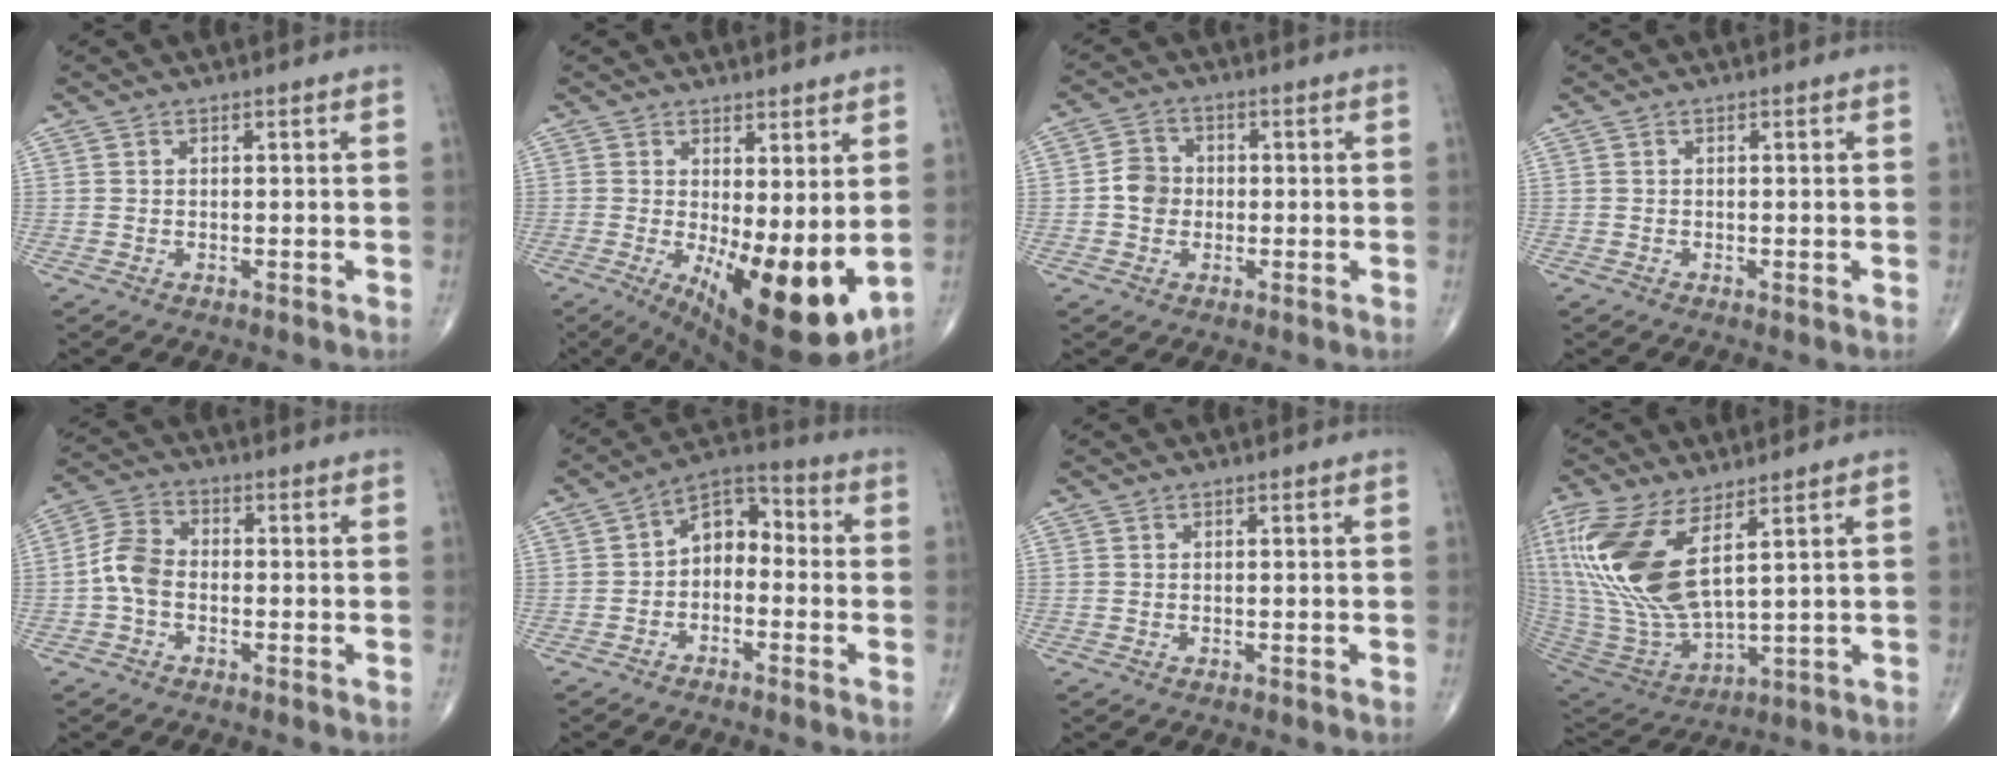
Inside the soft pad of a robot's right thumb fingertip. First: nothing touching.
{"total": 15.9, "force": [-1.1, 6.0, 14.7], "torque": [-0.219, -0.039, 0.005]}
{"total": 5.0, "force": [-0.5, 4.4, 2.3], "torque": [-0.025, 0.012, -0.016]}
{"total": 0.0}
{"total": 6.2, "force": [-1.4, 4.2, 4.3], "torque": [-0.083, 0.022, -0.040]}
{"total": 7.8, "force": [-1.3, 5.4, 5.6], "torque": [-0.061, 0.042, -0.041]}
{"total": 0.0}
{"total": 20.7, "force": [7.6, 8.5, 17.3], "torque": [-0.396, -0.038, 0.162]}